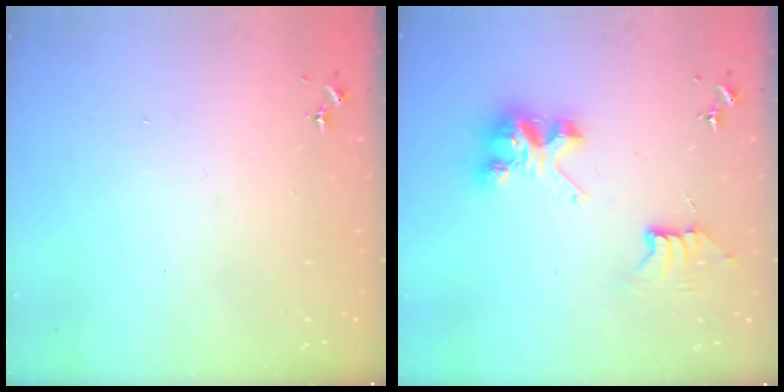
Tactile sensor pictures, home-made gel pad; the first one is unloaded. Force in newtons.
{"total": 9.1, "press": 9.1, "slide": 0.6}